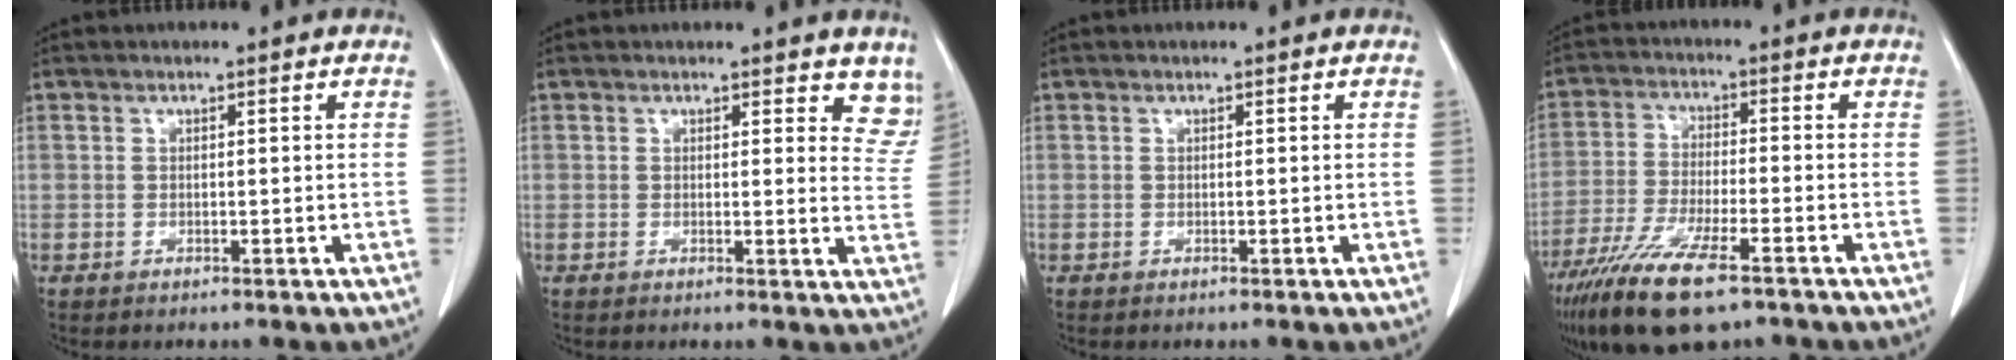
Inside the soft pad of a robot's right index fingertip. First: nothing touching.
{"total": 7.2, "force": [6.3, 2.7, 2.2], "torque": [0.006, -0.023, 0.043]}
{"total": 0.0}
{"total": 13.1, "force": [-8.8, 2.6, 9.4], "torque": [-0.184, -0.034, -0.152]}